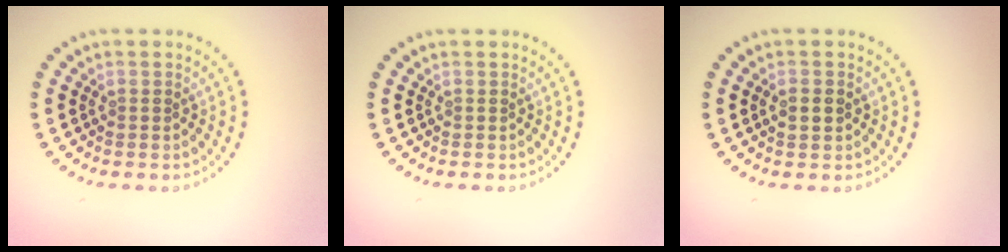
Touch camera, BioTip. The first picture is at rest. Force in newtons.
{"total": 0.0}
{"total": 2.0, "press": 2.0, "slide": 0.2}